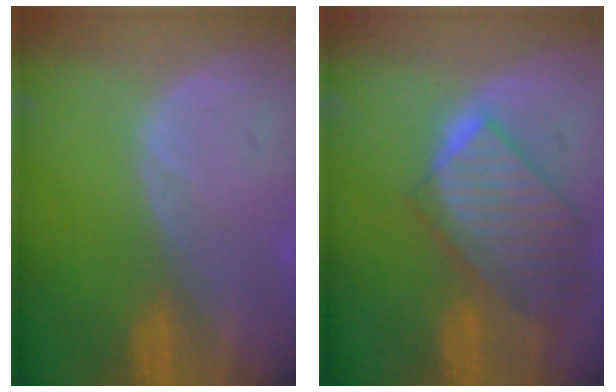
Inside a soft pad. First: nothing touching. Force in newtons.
{"total": 9.8, "press": 8.6, "slide": 4.8}